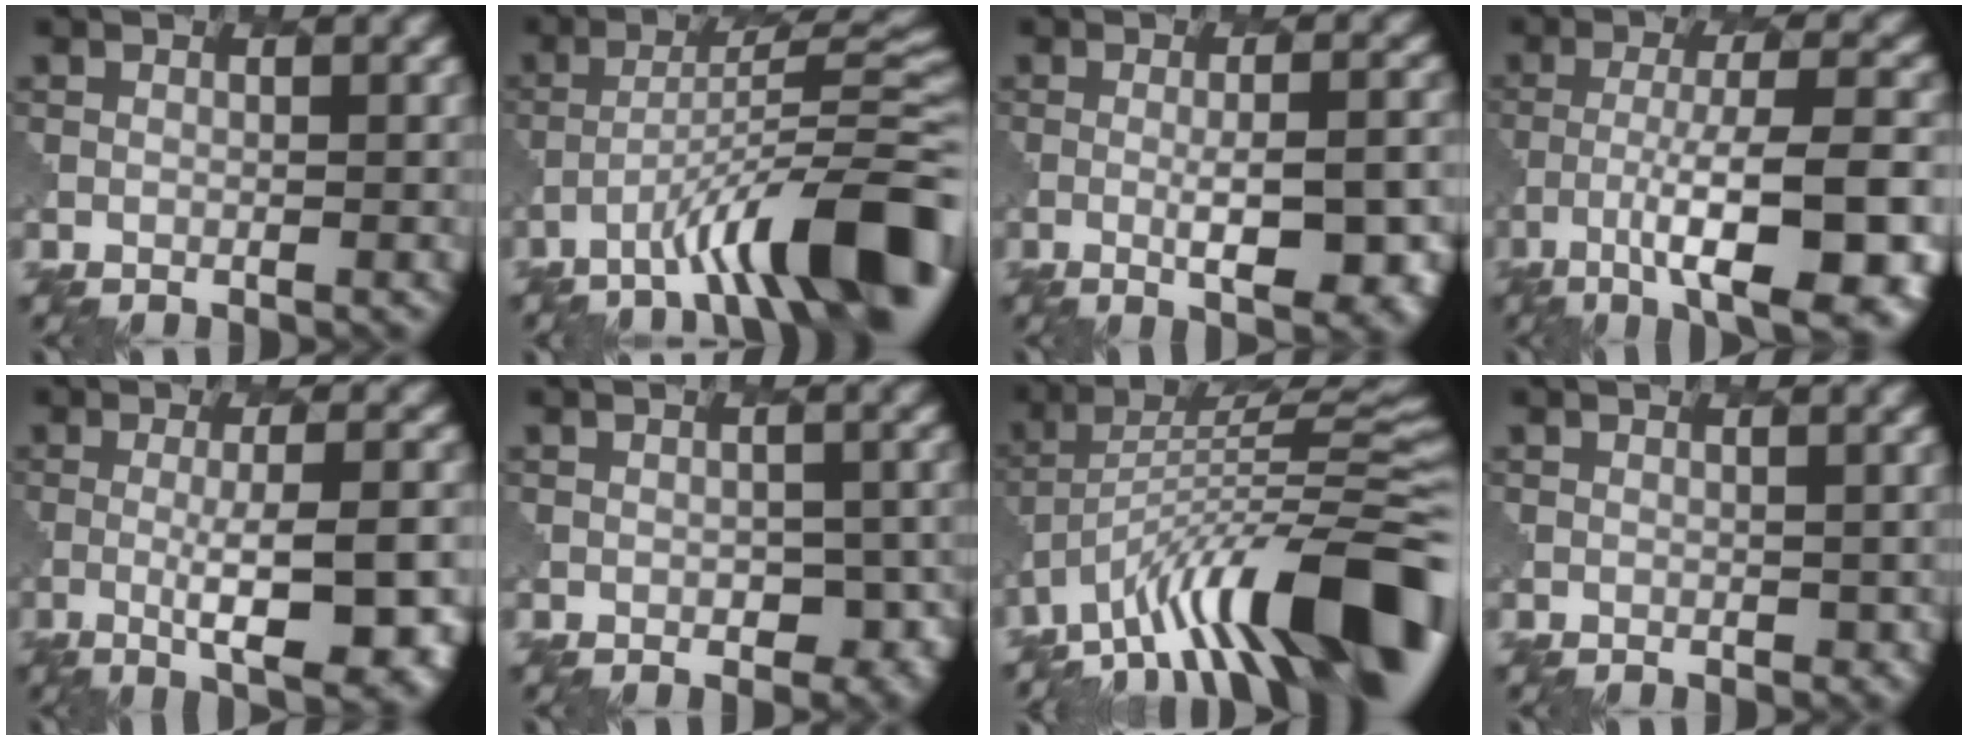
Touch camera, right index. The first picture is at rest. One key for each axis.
{"total": 12.0, "fx": -6.8, "fy": 2.2, "fz": 9.7, "tx": -0.145, "ty": 0.020, "tz": -0.104}
{"total": 7.6, "fx": -1.7, "fy": 2.5, "fz": 7.0, "tx": -0.098, "ty": -0.007, "tz": -0.013}
{"total": 11.9, "fx": -5.6, "fy": 3.2, "fz": 10.0, "tx": -0.161, "ty": -0.002, "tz": -0.074}
{"total": 8.7, "fx": -2.2, "fy": 2.4, "fz": 8.0, "tx": -0.117, "ty": -0.003, "tz": -0.026}
{"total": 4.0, "fx": -1.5, "fy": 2.6, "fz": 2.7, "tx": -0.029, "ty": -0.003, "tz": -0.008}
{"total": 14.6, "fx": -8.0, "fy": 3.8, "fz": 11.5, "tx": -0.175, "ty": 0.032, "tz": -0.135}
{"total": 0.9, "fx": -0.3, "fy": 0.7, "fz": 0.4, "tx": -0.007, "ty": -0.001, "tz": 0.002}